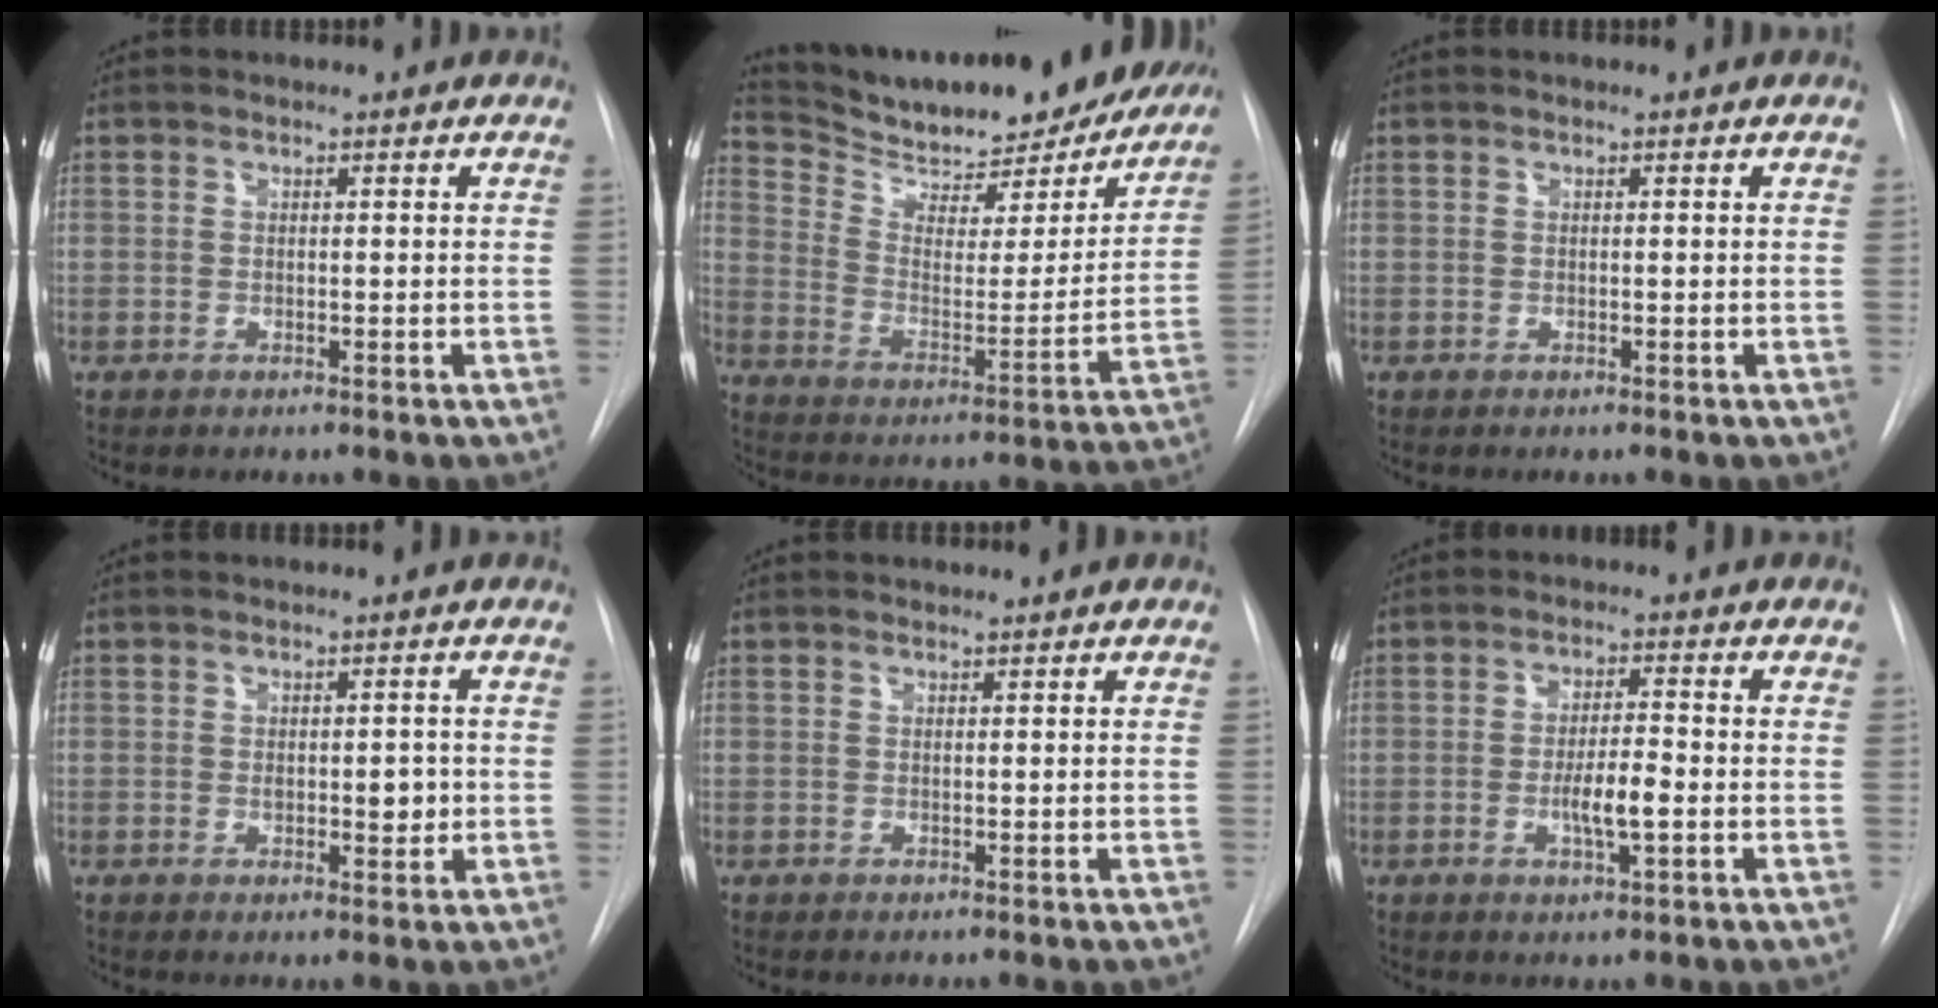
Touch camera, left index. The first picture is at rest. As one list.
[{"total": 25.0, "force": [22.6, 5.8, 9.2], "torque": [-0.150, -0.046, 0.311]}, {"total": 0.0}, {"total": 3.2, "force": [-0.6, 1.6, 2.7], "torque": [-0.032, -0.008, -0.005]}, {"total": 0.0}, {"total": 5.2, "force": [-1.8, 0.8, 4.8], "torque": [-0.089, -0.008, -0.029]}]